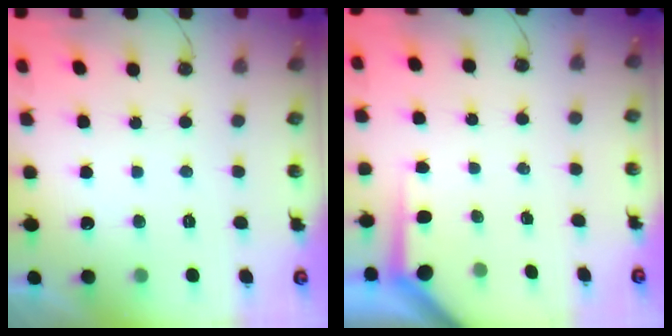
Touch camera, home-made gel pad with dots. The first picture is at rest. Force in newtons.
{"total": 3.1, "press": 3.1, "slide": 0.4}